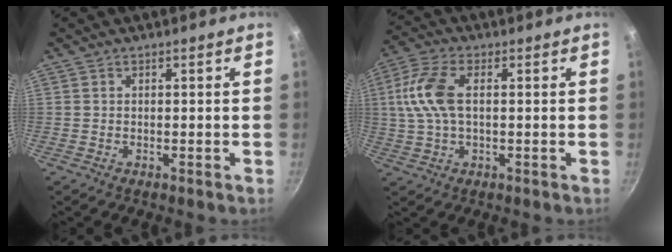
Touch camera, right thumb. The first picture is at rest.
{"total": 10.0, "force": [1.2, 5.2, 8.5], "torque": [-0.183, 0.018, 0.015]}